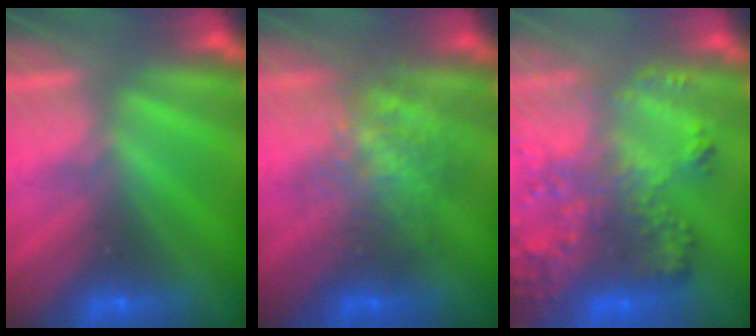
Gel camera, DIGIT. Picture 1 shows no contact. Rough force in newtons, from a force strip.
{"total": 2.1}
{"total": 6.6}